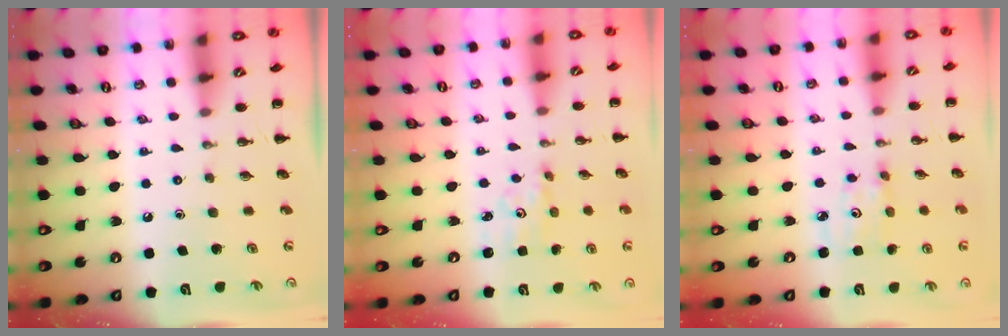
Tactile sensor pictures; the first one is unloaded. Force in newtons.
{"total": 1.9, "press": 1.8, "slide": 0.6}
{"total": 2.6, "press": 2.6, "slide": 0.3}